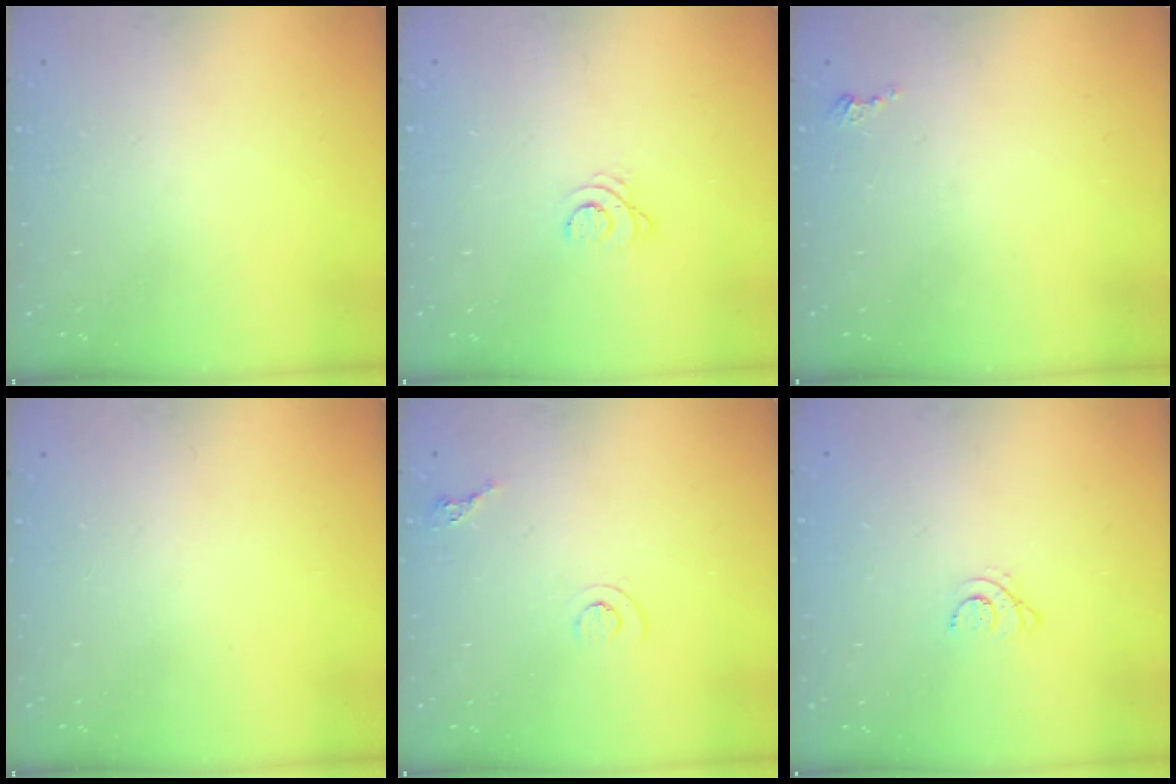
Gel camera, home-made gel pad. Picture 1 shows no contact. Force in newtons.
{"total": 2.4, "press": 2.4, "slide": 0.3}
{"total": 2.3, "press": 2.3, "slide": 0.3}
{"total": 0.0}
{"total": 5.8, "press": 5.8, "slide": 0.4}
{"total": 4.1, "press": 4.1, "slide": 0.5}